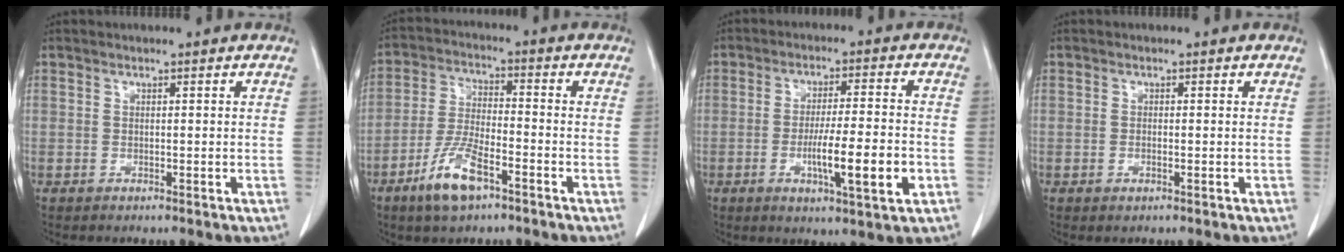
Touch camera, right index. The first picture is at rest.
{"total": 8.9, "force": [-5.1, 2.6, 6.8], "torque": [-0.143, -0.008, -0.097]}
{"total": 9.8, "force": [-2.9, 0.7, 9.4], "torque": [-0.154, -0.010, -0.047]}
{"total": 0.9, "force": [-0.3, 0.4, 0.8], "torque": [-0.017, -0.002, -0.004]}